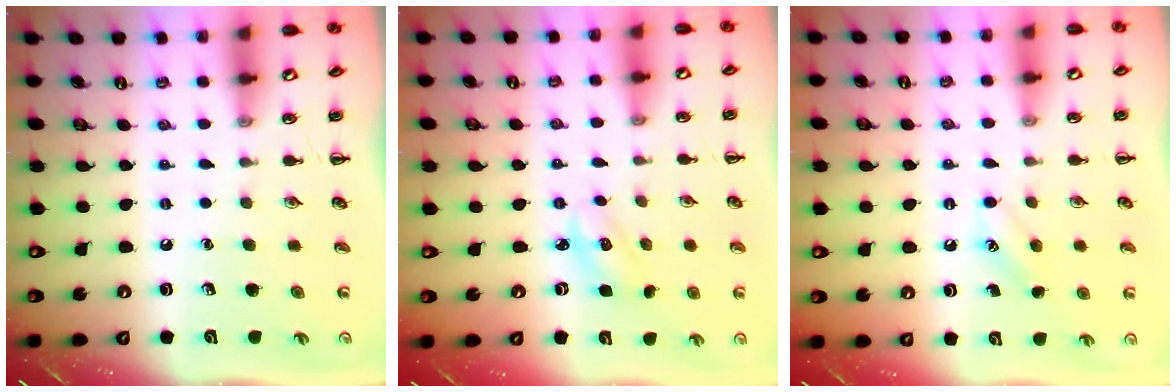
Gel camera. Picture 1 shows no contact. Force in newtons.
{"total": 2.6, "press": 2.5, "slide": 0.6}
{"total": 7.3, "press": 7.2, "slide": 1.5}